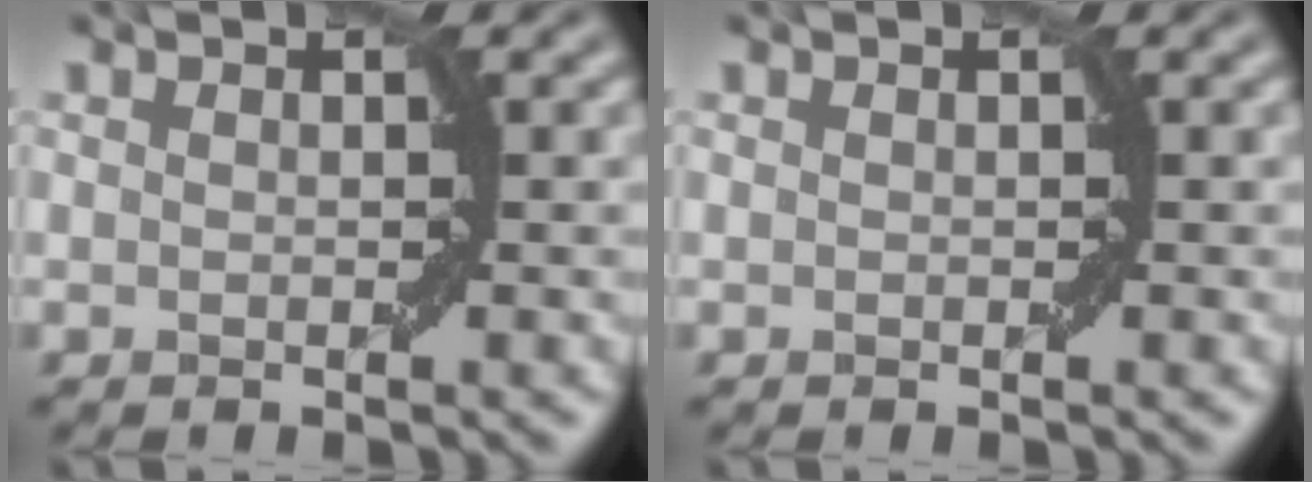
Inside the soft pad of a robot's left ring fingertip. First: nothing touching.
{"total": 0.0}